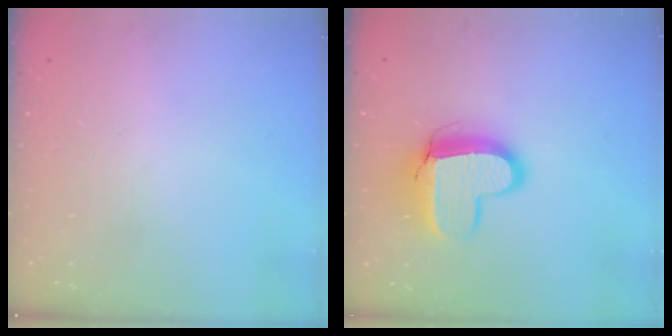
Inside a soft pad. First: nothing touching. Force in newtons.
{"total": 12.7, "press": 12.6, "slide": 1.1}